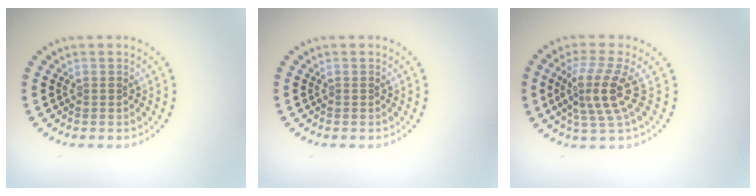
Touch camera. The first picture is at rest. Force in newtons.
{"total": 0.0}
{"total": 3.9, "press": 3.1, "slide": 2.4}